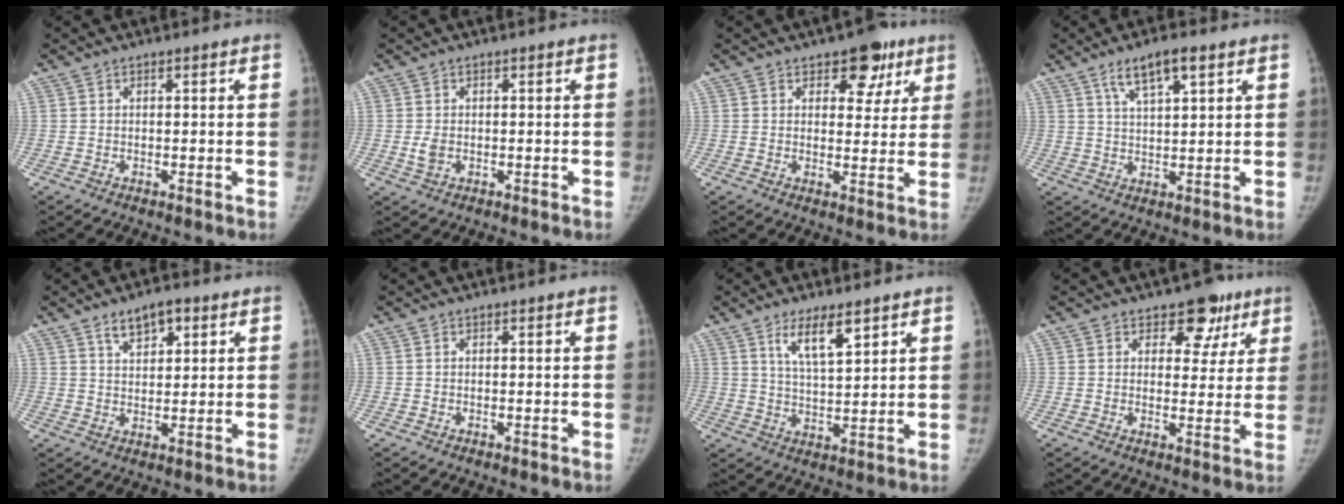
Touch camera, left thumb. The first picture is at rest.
{"total": 2.3, "force": [-0.3, 1.6, 1.6], "torque": [-0.031, -0.003, -0.004]}
{"total": 7.5, "force": [4.3, 4.6, 4.2], "torque": [-0.010, -0.016, 0.054]}
{"total": 7.0, "force": [4.1, 1.9, 5.3], "torque": [-0.089, -0.013, 0.075]}
{"total": 5.6, "force": [3.2, 2.8, 3.6], "torque": [-0.038, -0.014, 0.053]}
{"total": 0.0}
{"total": 7.2, "force": [4.3, 2.1, 5.4], "torque": [-0.086, -0.030, 0.082]}
{"total": 7.3, "force": [4.3, 4.9, 3.2], "torque": [0.006, -0.014, 0.053]}